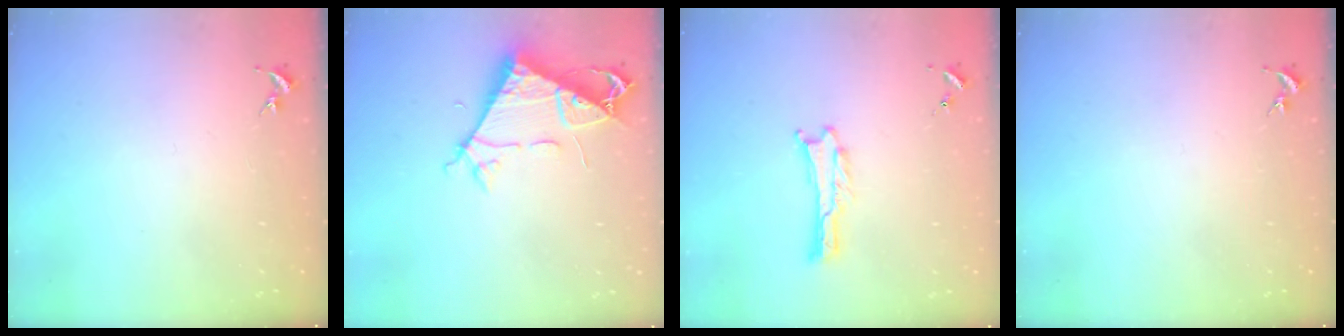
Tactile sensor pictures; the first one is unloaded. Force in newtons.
{"total": 7.9, "press": 7.9, "slide": 0.7}
{"total": 0.0}
{"total": 0.0}